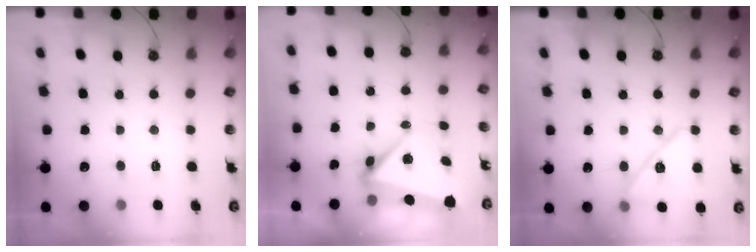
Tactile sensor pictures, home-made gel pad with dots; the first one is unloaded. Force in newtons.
{"total": 5.4, "press": 5.3, "slide": 1.3}
{"total": 13.4, "press": 13.4, "slide": 0.3}